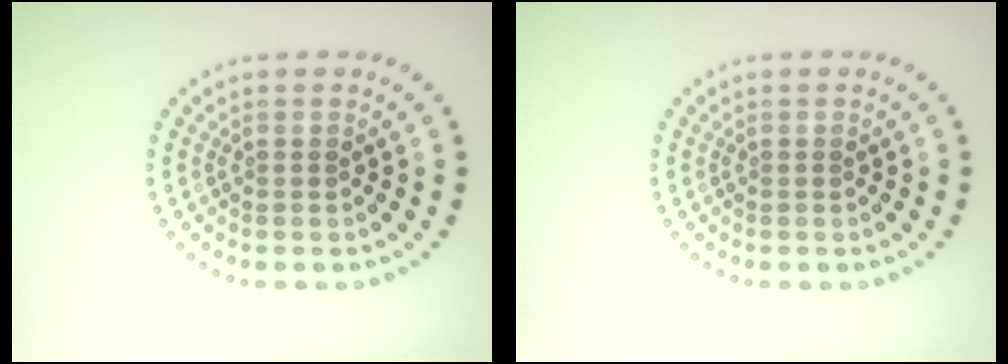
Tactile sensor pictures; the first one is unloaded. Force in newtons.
{"total": 0.0}